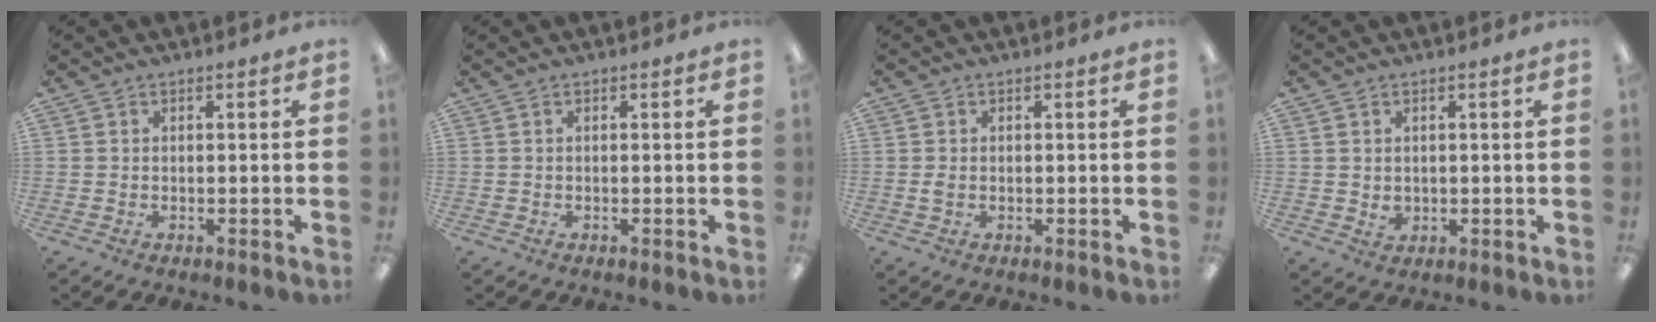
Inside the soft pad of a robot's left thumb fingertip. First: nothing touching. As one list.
[{"total": 0.0}, {"total": 1.4, "force": [-0.1, 1.1, 0.9], "torque": [-0.017, 0.003, -0.002]}, {"total": 2.5, "force": [0.7, 2.1, 1.0], "torque": [-0.012, -0.001, 0.012]}]